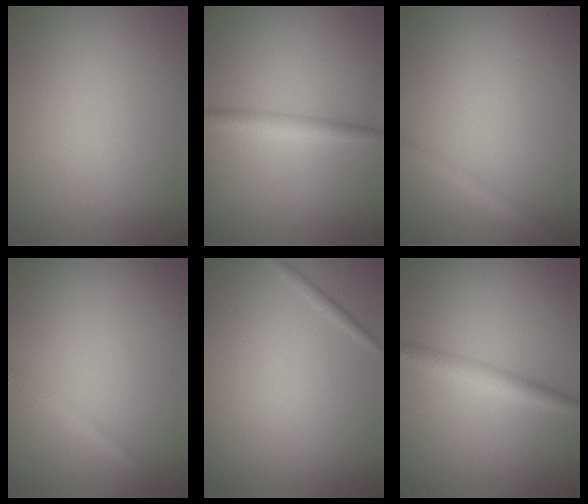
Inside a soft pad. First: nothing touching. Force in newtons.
{"total": 2.2, "press": 2.2, "slide": 0.1}
{"total": 1.7, "press": 1.7, "slide": 0.1}
{"total": 1.2, "press": 1.2, "slide": 0.1}
{"total": 0.8, "press": 0.8, "slide": 0.0}
{"total": 2.6, "press": 2.6, "slide": 0.0}